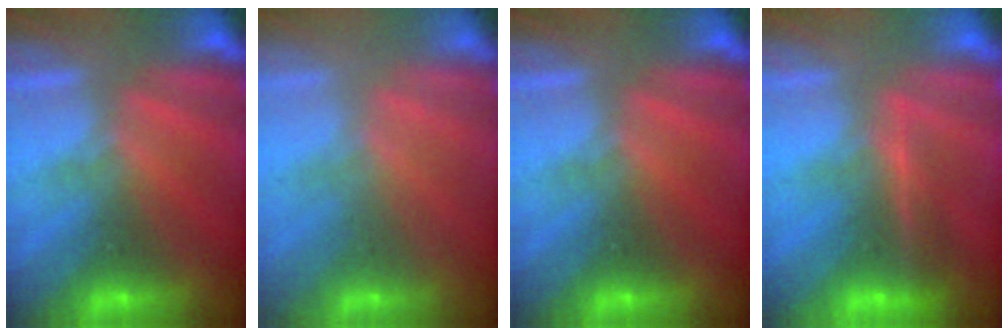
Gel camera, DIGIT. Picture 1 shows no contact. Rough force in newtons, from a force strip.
{"total": 2.4}
{"total": 0.0}
{"total": 1.6}